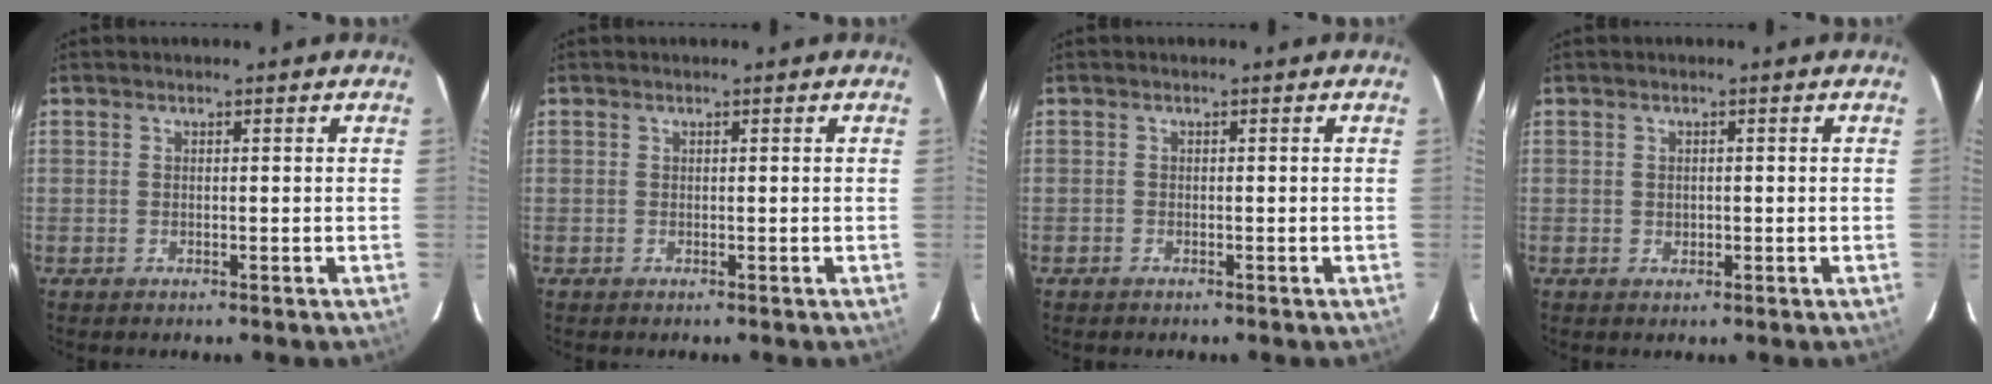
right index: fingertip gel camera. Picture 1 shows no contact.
{"total": 0.0}
{"total": 0.5, "force": [-0.5, 0.2, 0.0], "torque": [-0.002, 0.003, -0.009]}
{"total": 1.1, "force": [0.0, 1.0, 0.5], "torque": [-0.008, 0.002, 0.001]}